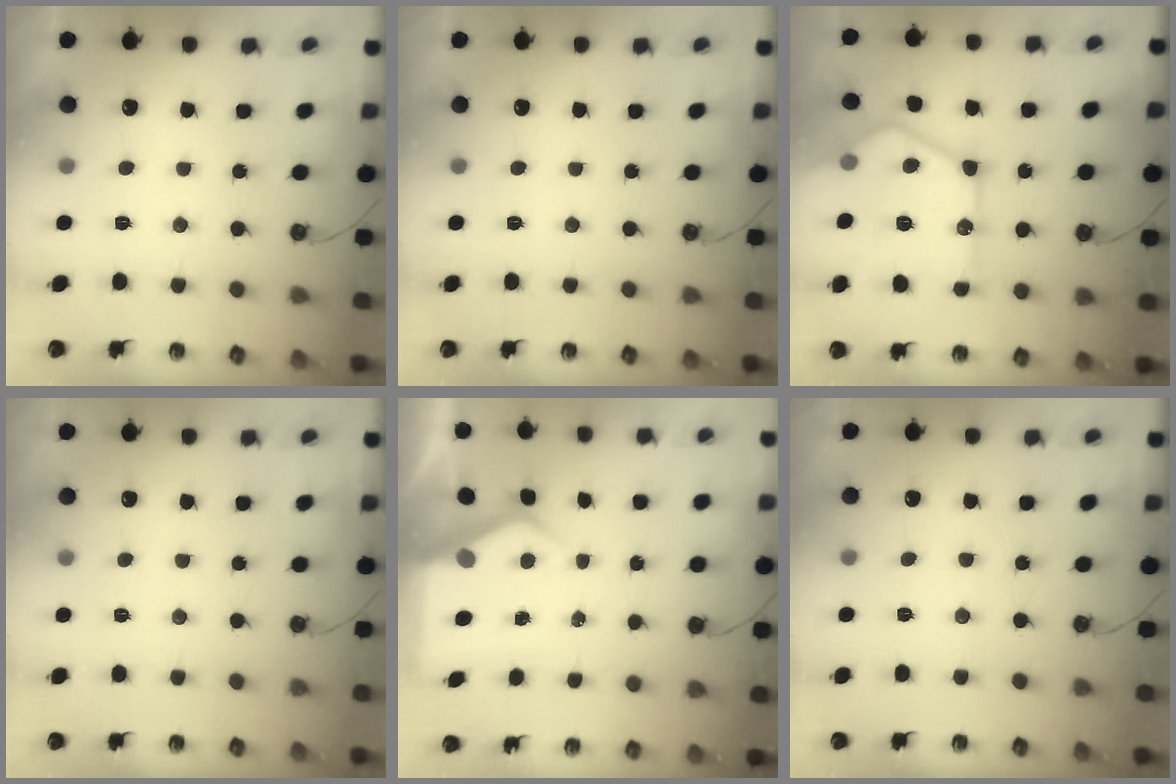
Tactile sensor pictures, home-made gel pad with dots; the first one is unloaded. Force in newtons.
{"total": 0.0}
{"total": 22.3, "press": 22.3, "slide": 1.1}
{"total": 2.8, "press": 2.8, "slide": 0.4}
{"total": 5.1, "press": 5.1, "slide": 0.3}
{"total": 4.5, "press": 4.5, "slide": 0.6}